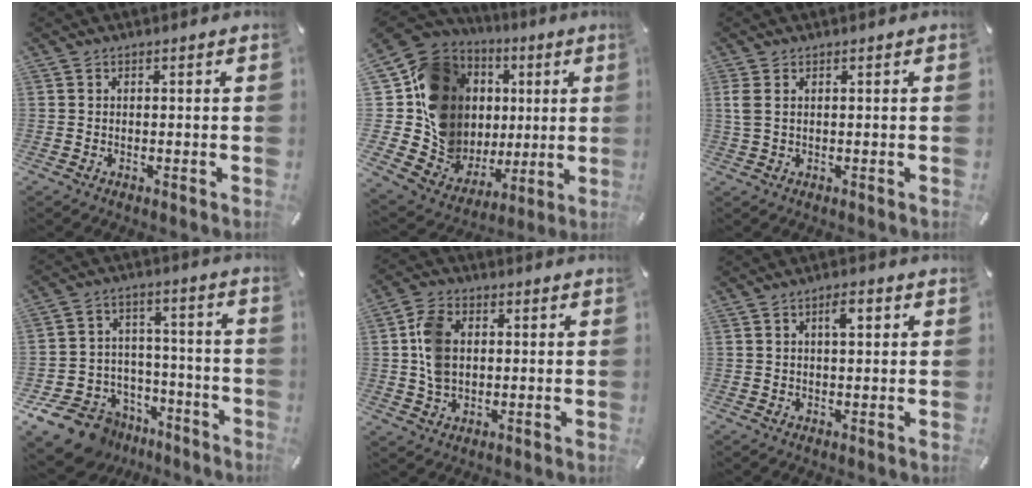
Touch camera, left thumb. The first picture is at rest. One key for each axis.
{"total": 19.4, "fx": 3.5, "fy": 16.6, "fz": 9.4, "tx": -0.170, "ty": -0.047, "tz": 0.089}
{"total": 2.1, "fx": 0.6, "fy": 0.7, "fz": 1.9, "tx": -0.047, "ty": -0.002, "tz": 0.009}
{"total": 13.5, "fx": -9.2, "fy": 9.0, "fz": 3.9, "tx": -0.077, "ty": 0.058, "tz": -0.156}
{"total": 9.4, "fx": 0.9, "fy": 6.8, "fz": 6.5, "tx": -0.135, "ty": 0.007, "tz": 0.018}
{"total": 3.9, "fx": 1.5, "fy": 1.7, "fz": 3.2, "tx": -0.052, "ty": 0.002, "tz": 0.020}